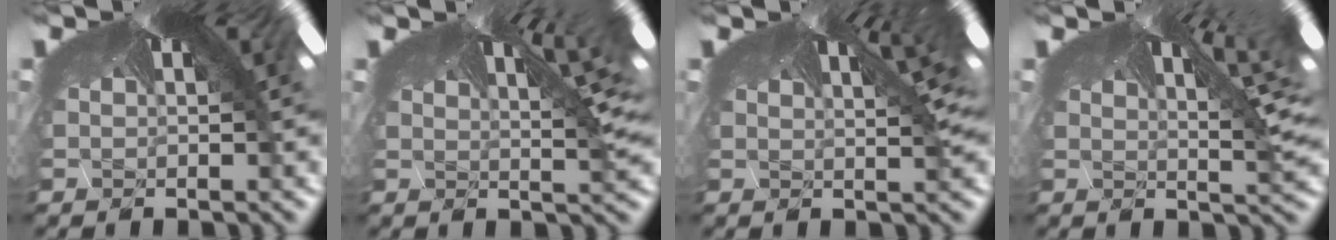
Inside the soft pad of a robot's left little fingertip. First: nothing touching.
{"total": 2.1, "force": [1.6, -0.5, 1.2], "torque": [-0.024, 0.006, 0.009]}
{"total": 2.0, "force": [1.4, -0.1, 1.4], "torque": [-0.016, 0.008, 0.004]}
{"total": 1.6, "force": [1.2, -0.7, 0.7], "torque": [-0.028, 0.003, 0.008]}